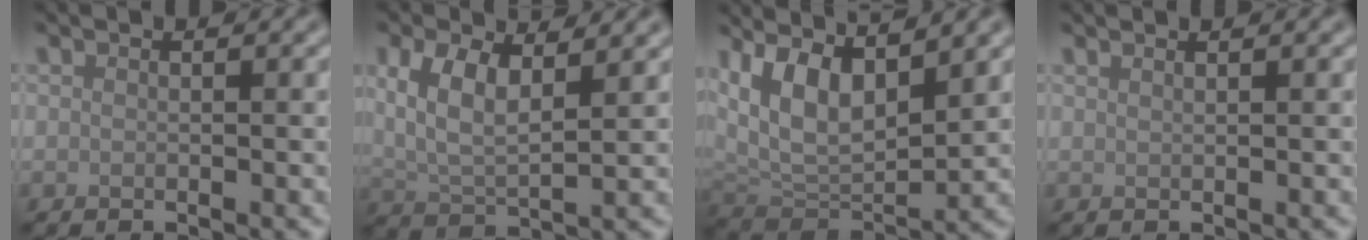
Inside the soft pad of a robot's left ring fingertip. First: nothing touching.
{"total": 5.8, "force": [2.6, 2.6, 4.4], "torque": [-0.095, 0.001, 0.048]}
{"total": 7.9, "force": [3.5, 3.5, 6.2], "torque": [-0.116, 0.000, 0.065]}
{"total": 1.0, "force": [0.8, 0.4, 0.5], "torque": [0.000, -0.001, 0.002]}